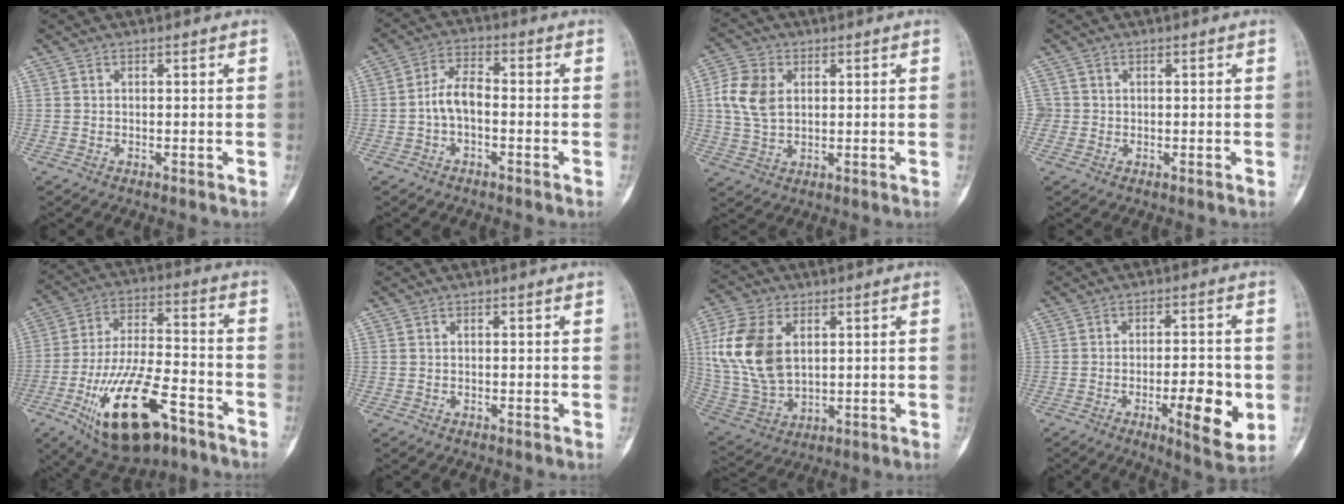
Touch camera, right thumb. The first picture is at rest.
{"total": 5.4, "force": [-1.2, 2.9, 4.4], "torque": [-0.077, 0.025, -0.033]}
{"total": 8.5, "force": [1.7, 5.9, 5.8], "torque": [-0.120, 0.003, 0.035]}
{"total": 1.8, "force": [0.2, 1.8, 0.2], "torque": [0.009, 0.004, 0.003]}
{"total": 20.9, "force": [-10.2, 8.7, 16.0], "torque": [-0.292, 0.051, -0.163]}
{"total": 0.0}
{"total": 15.7, "force": [3.5, 9.9, 11.6], "torque": [-0.238, -0.008, 0.078]}
{"total": 11.2, "force": [-2.9, 3.4, 10.3], "torque": [-0.135, 0.001, -0.039]}